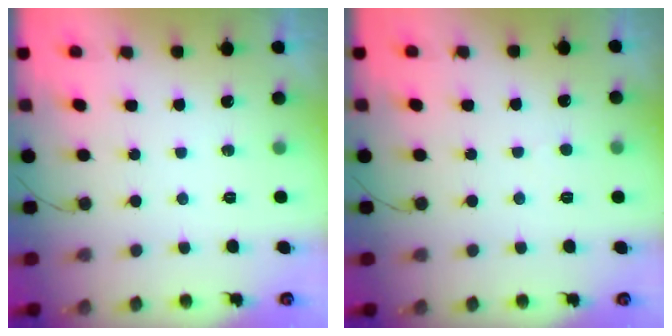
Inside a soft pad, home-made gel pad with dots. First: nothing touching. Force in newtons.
{"total": 2.4, "press": 2.4, "slide": 0.2}